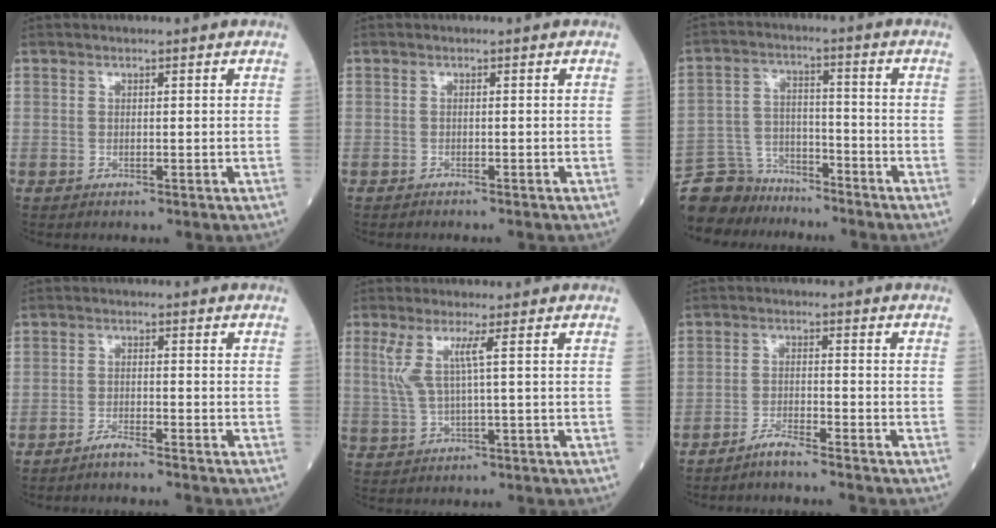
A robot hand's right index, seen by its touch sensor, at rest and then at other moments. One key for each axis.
{"total": 1.6, "fx": -1.4, "fy": -0.1, "fz": 0.7, "tx": -0.010, "ty": 0.000, "tz": -0.018}
{"total": 9.3, "fx": -8.5, "fy": 3.8, "fz": -0.1, "tx": -0.004, "ty": 0.025, "tz": -0.157}
{"total": 2.7, "fx": -2.5, "fy": -0.4, "fz": 1.0, "tx": -0.023, "ty": -0.004, "tz": -0.043}
{"total": 4.2, "fx": 1.4, "fy": -0.5, "fz": 4.0, "tx": -0.095, "ty": 0.006, "tz": 0.035}
{"total": 3.4, "fx": -3.2, "fy": -0.6, "fz": 1.2, "tx": -0.027, "ty": -0.010, "tz": -0.061}